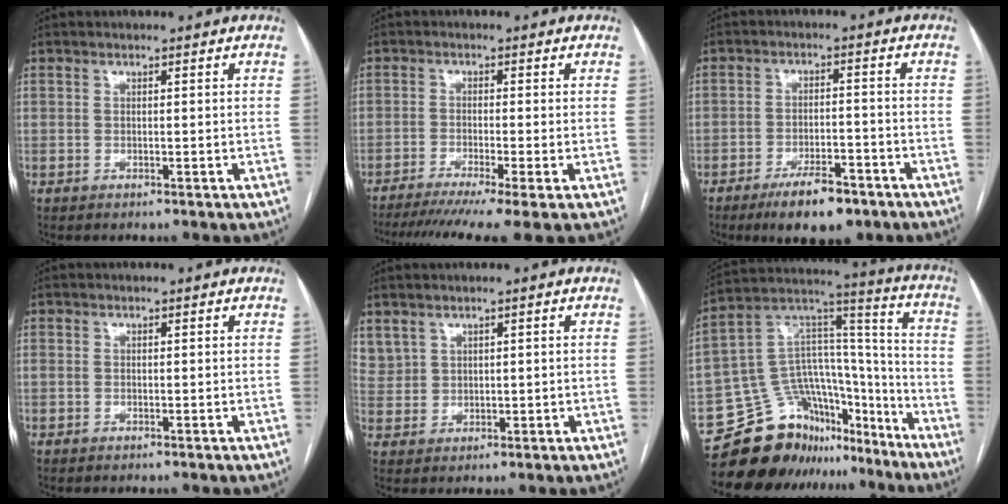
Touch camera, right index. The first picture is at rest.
{"total": 10.6, "force": [-7.9, -0.6, 7.0], "torque": [-0.102, -0.020, -0.122]}
{"total": 8.2, "force": [-5.7, 2.7, 5.3], "torque": [-0.087, -0.004, -0.089]}
{"total": 0.0}
{"total": 3.9, "force": [2.7, 2.7, 0.8], "torque": [-0.017, 0.009, 0.067]}
{"total": 19.0, "force": [-15.5, 9.9, 4.8], "torque": [-0.071, 0.085, -0.246]}